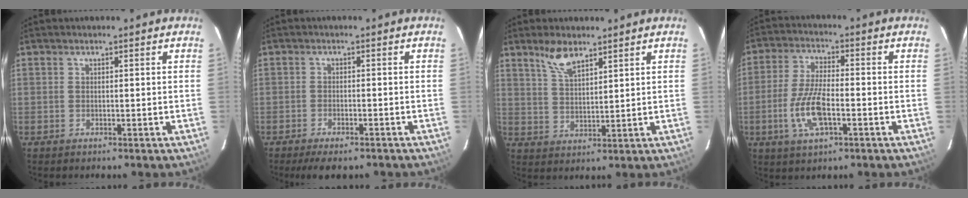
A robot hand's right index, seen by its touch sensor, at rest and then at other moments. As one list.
[{"total": 6.3, "force": [-5.0, 1.9, 3.3], "torque": [-0.079, -0.020, -0.079]}, {"total": 5.8, "force": [4.3, 1.9, 3.4], "torque": [-0.064, 0.001, 0.088]}, {"total": 9.7, "force": [-3.1, 3.5, 8.6], "torque": [-0.181, -0.002, -0.060]}]